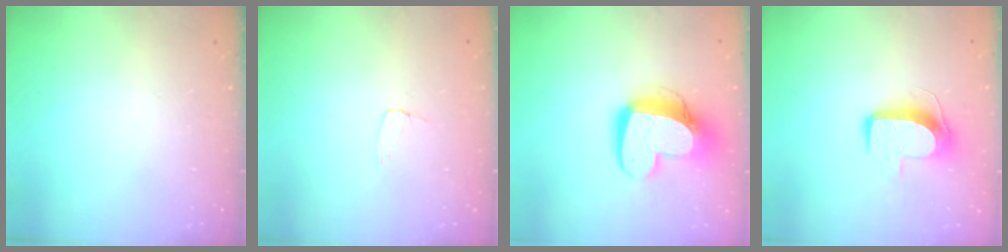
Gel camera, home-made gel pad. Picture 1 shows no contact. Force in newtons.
{"total": 2.6, "press": 2.6, "slide": 0.2}
{"total": 14.6, "press": 14.6, "slide": 1.4}
{"total": 9.1, "press": 9.1, "slide": 0.1}